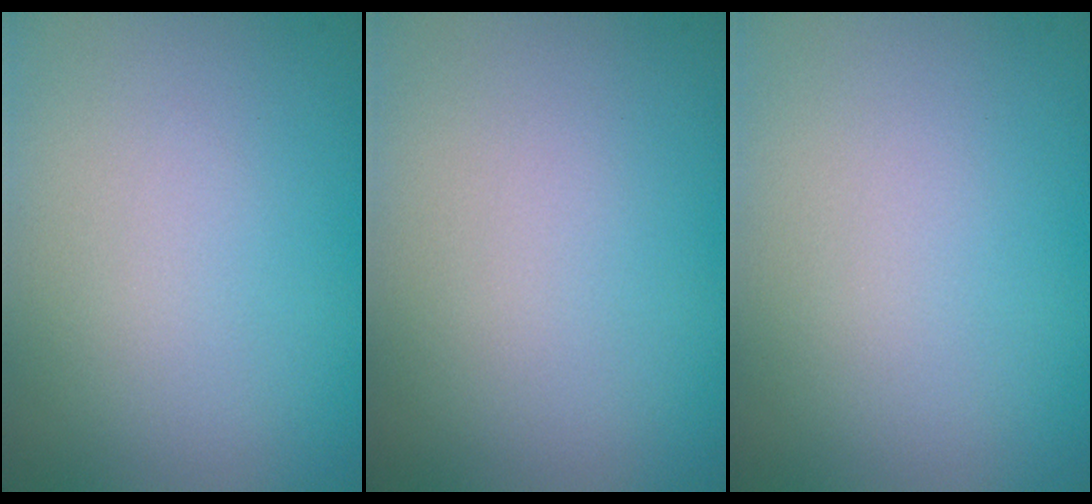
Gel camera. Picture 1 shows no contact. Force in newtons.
{"total": 0.0}
{"total": 0.0}